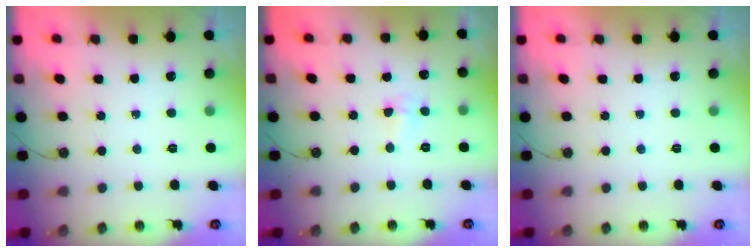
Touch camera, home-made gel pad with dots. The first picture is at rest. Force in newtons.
{"total": 2.5, "press": 2.4, "slide": 0.9}
{"total": 0.0}